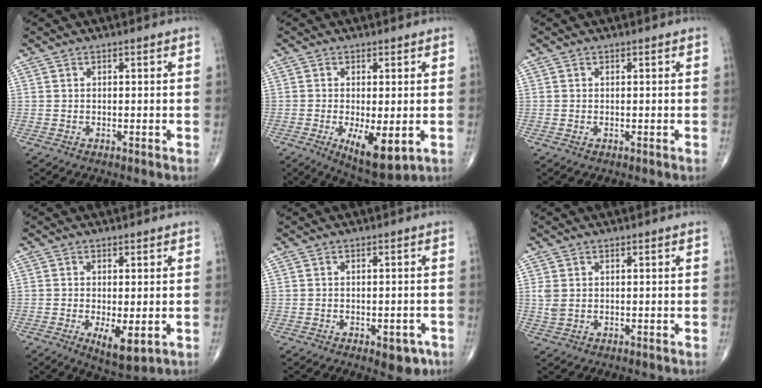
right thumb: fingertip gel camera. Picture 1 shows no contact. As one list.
[{"total": 8.9, "force": [-2.3, 3.4, 7.9], "torque": [-0.122, -0.022, -0.029]}, {"total": 0.0}, {"total": 6.2, "force": [-1.6, 2.3, 5.5], "torque": [-0.090, -0.018, -0.019]}, {"total": 4.6, "force": [-2.3, 2.4, 3.2], "torque": [-0.023, 0.010, -0.022]}, {"total": 2.3, "force": [0.3, 1.6, 1.7], "torque": [-0.046, 0.004, 0.010]}]